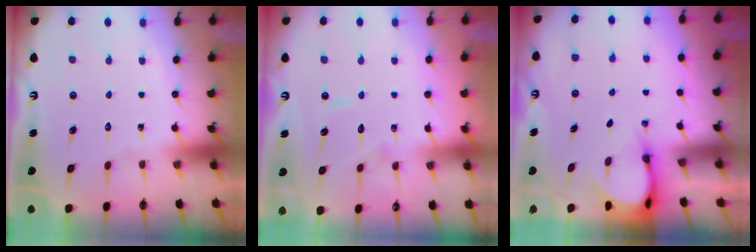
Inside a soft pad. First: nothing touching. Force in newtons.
{"total": 4.8, "press": 4.7, "slide": 0.5}
{"total": 3.9, "press": 3.9, "slide": 0.4}